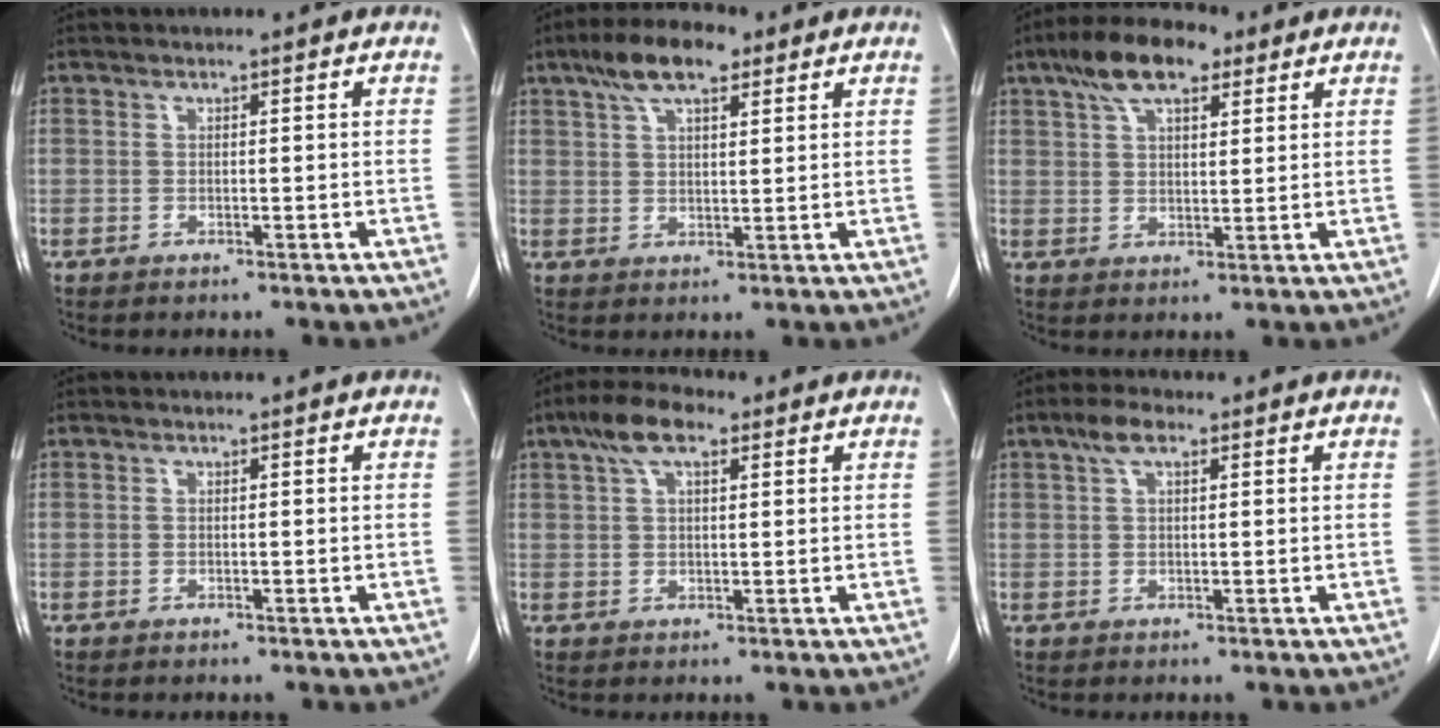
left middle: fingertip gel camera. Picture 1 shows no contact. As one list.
[{"total": 8.3, "force": [5.2, 2.8, 5.8], "torque": [-0.112, 0.019, 0.090]}, {"total": 9.7, "force": [5.9, 3.7, 6.7], "torque": [-0.125, 0.025, 0.102]}, {"total": 0.0}, {"total": 6.5, "force": [3.6, 2.4, 4.8], "torque": [-0.099, 0.024, 0.063]}, {"total": 3.5, "force": [1.9, 1.3, 2.6], "torque": [-0.056, 0.014, 0.038]}]